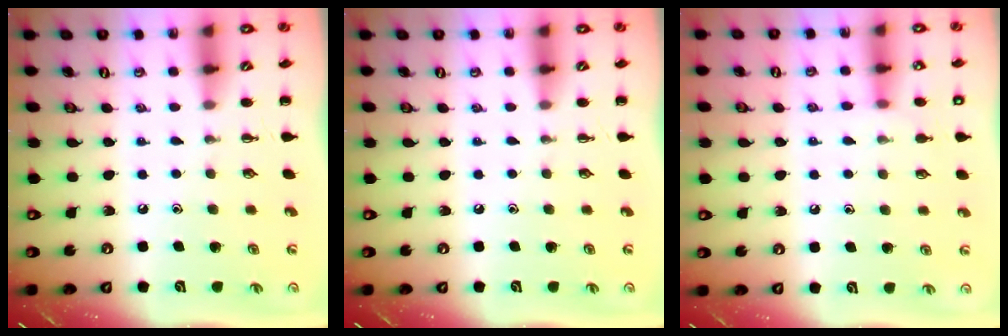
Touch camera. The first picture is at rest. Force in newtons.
{"total": 0.0}
{"total": 6.9, "press": 6.8, "slide": 1.6}